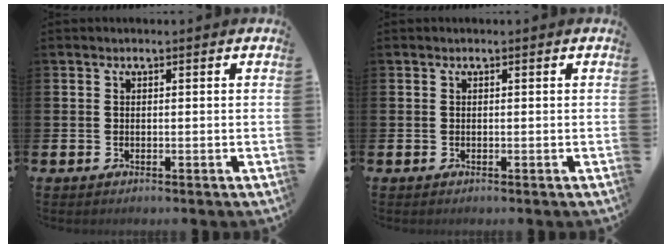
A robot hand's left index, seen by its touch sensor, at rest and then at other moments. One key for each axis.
{"total": 0.0}